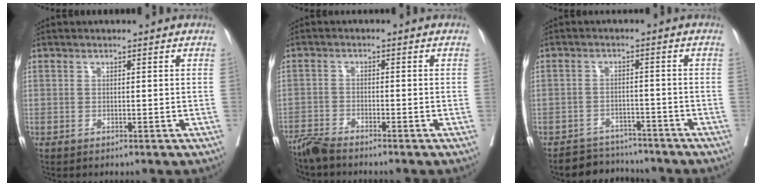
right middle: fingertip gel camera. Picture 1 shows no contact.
{"total": 3.4, "force": [-3.2, -0.1, 1.1], "torque": [-0.019, -0.012, -0.065]}
{"total": 4.6, "force": [-4.3, 1.4, -0.8], "torque": [0.020, 0.012, -0.068]}